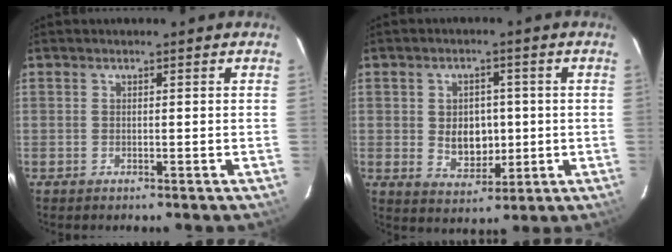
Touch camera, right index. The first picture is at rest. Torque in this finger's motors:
{"motor_torque": [0.16, 0.05, 0.36, 0.02]}